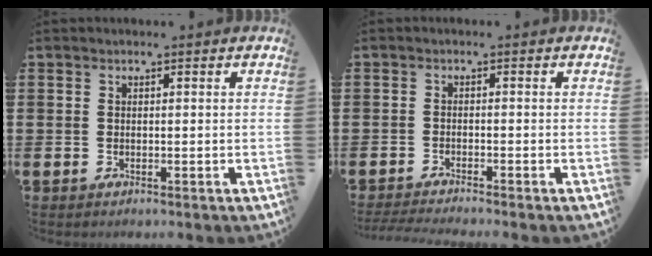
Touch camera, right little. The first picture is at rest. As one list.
[{"total": 1.4, "force": [-1.3, -0.1, 0.5], "torque": [-0.006, 0.001, -0.026]}]